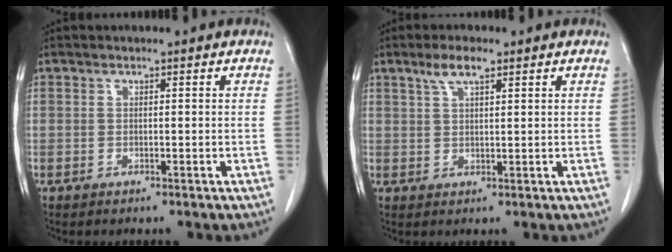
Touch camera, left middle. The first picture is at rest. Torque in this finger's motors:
{"motor_torque": [0.47, -0.39, -0.03, 0.04]}